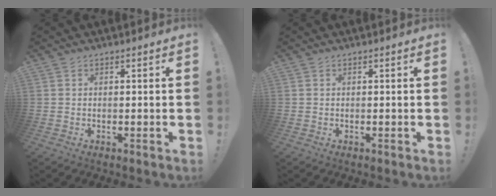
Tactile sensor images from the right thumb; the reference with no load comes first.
{"total": 0.0}